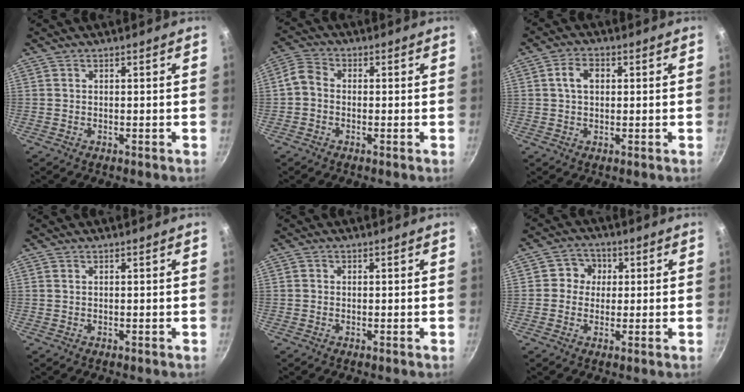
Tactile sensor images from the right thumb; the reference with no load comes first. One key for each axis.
{"total": 4.0, "fx": -0.8, "fy": 3.2, "fz": 2.3, "tx": -0.046, "ty": 0.018, "tz": -0.030}
{"total": 4.5, "fx": 0.9, "fy": 3.0, "fz": 3.2, "tx": -0.046, "ty": 0.008, "tz": 0.013}
{"total": 0.0}
{"total": 0.7, "fx": 0.0, "fy": 0.7, "fz": 0.1, "tx": 0.000, "ty": 0.003, "tz": -0.002}
{"total": 5.0, "fx": 0.7, "fy": 4.7, "fz": 1.4, "tx": 0.014, "ty": 0.007, "tz": 0.001}